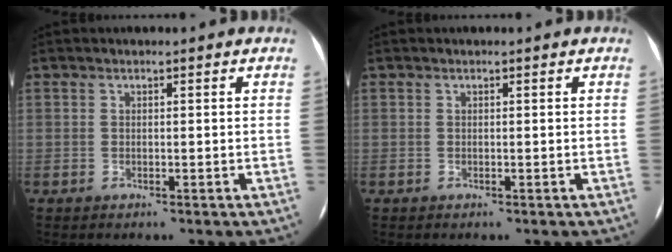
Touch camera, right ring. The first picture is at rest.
{"total": 0.0}